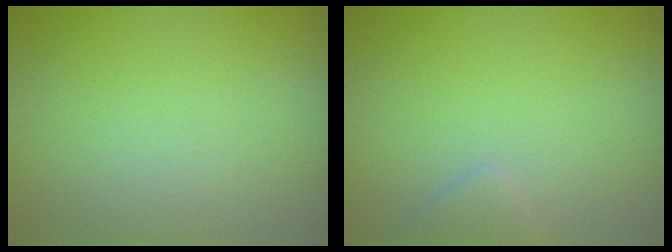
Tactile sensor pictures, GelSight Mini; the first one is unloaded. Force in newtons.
{"total": 1.2, "press": 1.2, "slide": 0.1}